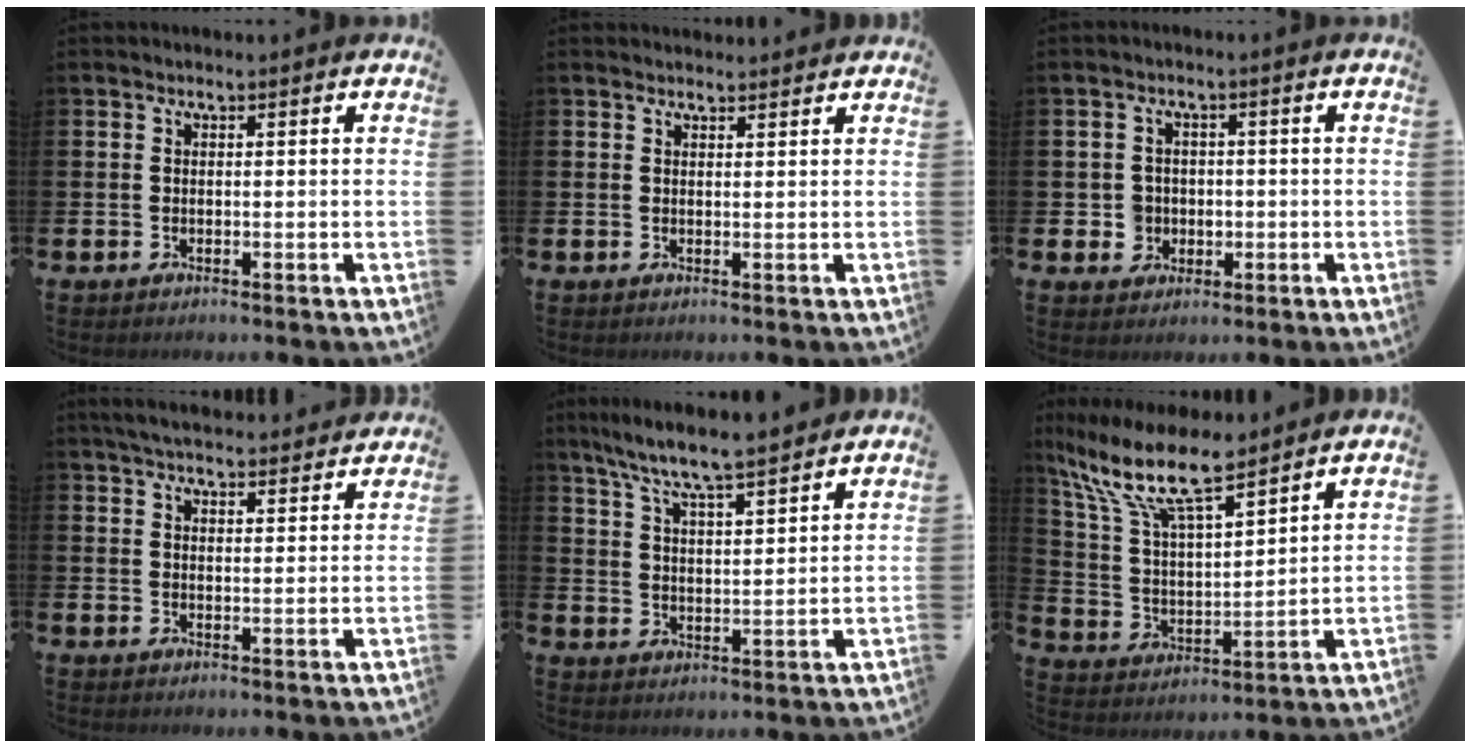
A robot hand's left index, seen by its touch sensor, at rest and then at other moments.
{"total": 1.4, "force": [1.4, 0.2, -0.1], "torque": [0.008, -0.005, 0.025]}
{"total": 3.1, "force": [-0.3, 3.1, 0.3], "torque": [-0.015, 0.007, -0.013]}
{"total": 4.8, "force": [4.7, 0.6, 0.9], "torque": [-0.028, -0.025, 0.085]}
{"total": 7.7, "force": [7.3, 0.2, 2.5], "torque": [-0.077, -0.040, 0.130]}
{"total": 11.4, "force": [9.4, 2.4, 6.0], "torque": [-0.156, -0.045, 0.164]}